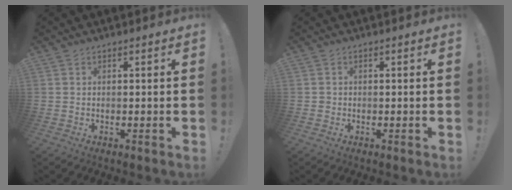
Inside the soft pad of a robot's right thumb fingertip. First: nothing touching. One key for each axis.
{"total": 0.8, "fx": -0.1, "fy": 0.8, "fz": 0.1, "tx": -0.006, "ty": 0.004, "tz": -0.001}